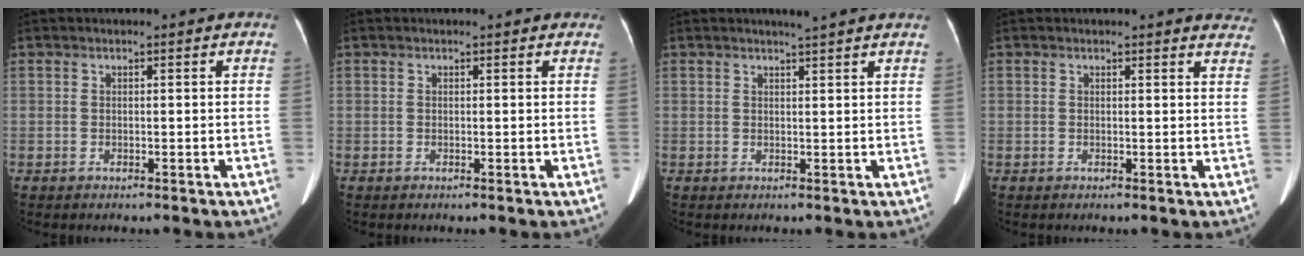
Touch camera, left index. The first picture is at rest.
{"total": 1.8, "force": [1.6, 0.6, 0.5], "torque": [-0.010, 0.006, 0.005]}
{"total": 3.9, "force": [3.5, -0.6, 1.7], "torque": [-0.024, 0.007, 0.038]}
{"total": 6.0, "force": [5.8, 1.0, 0.8], "torque": [0.017, -0.024, 0.027]}